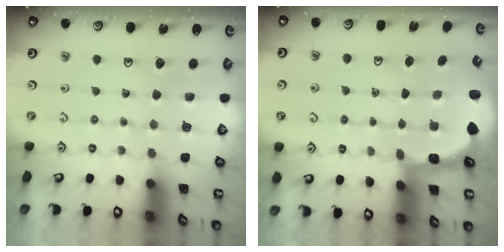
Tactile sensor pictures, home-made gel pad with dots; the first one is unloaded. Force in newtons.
{"total": 2.9, "press": 2.5, "slide": 1.4}